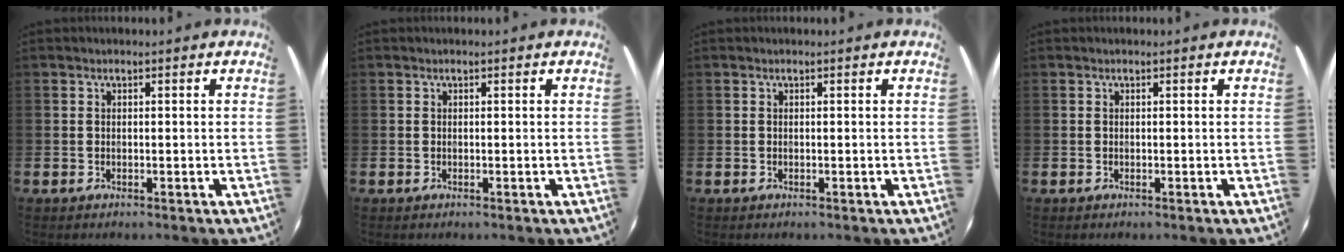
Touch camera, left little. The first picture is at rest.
{"total": 0.0}
{"total": 0.0}
{"total": 0.0}